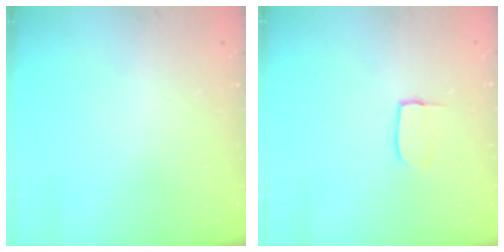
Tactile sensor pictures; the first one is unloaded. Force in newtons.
{"total": 5.4, "press": 5.4, "slide": 0.3}